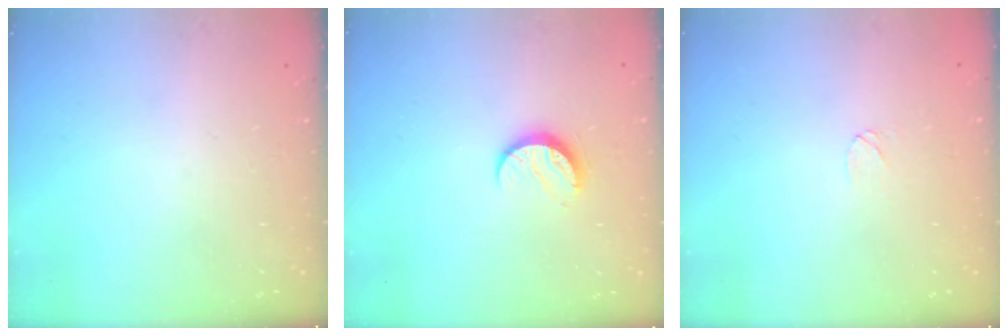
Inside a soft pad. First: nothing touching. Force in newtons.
{"total": 6.9, "press": 6.9, "slide": 0.7}
{"total": 3.5, "press": 3.5, "slide": 0.3}